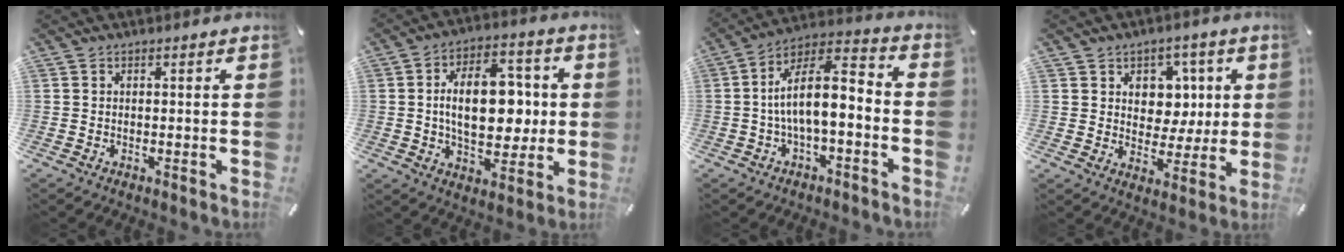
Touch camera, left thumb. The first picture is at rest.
{"total": 16.6, "force": [0.8, 10.0, 13.2], "torque": [-0.217, 0.002, 0.010]}
{"total": 12.2, "force": [-1.2, 4.9, 11.1], "torque": [-0.200, -0.001, -0.023]}
{"total": 8.2, "force": [2.2, 7.6, 2.1], "torque": [-0.025, -0.016, 0.040]}